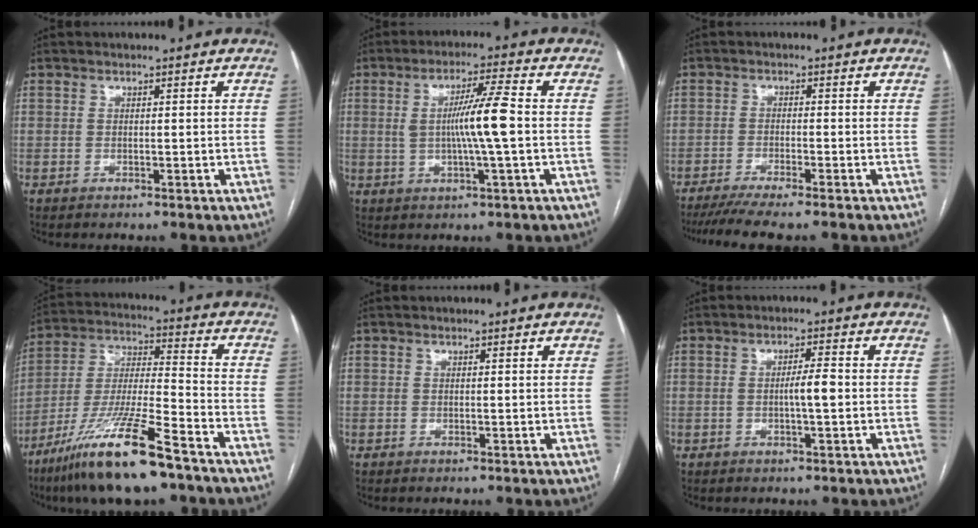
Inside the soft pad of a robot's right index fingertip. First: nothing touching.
{"total": 7.8, "force": [0.0, -0.5, 7.8], "torque": [-0.139, 0.002, 0.000]}
{"total": 8.4, "force": [-7.1, -0.2, 4.6], "torque": [-0.062, -0.018, -0.113]}
{"total": 17.4, "force": [-11.5, 1.6, 12.9], "torque": [-0.271, -0.036, -0.213]}
{"total": 0.0}
{"total": 3.1, "force": [-0.4, 0.2, 3.1], "torque": [-0.053, 0.001, -0.007]}